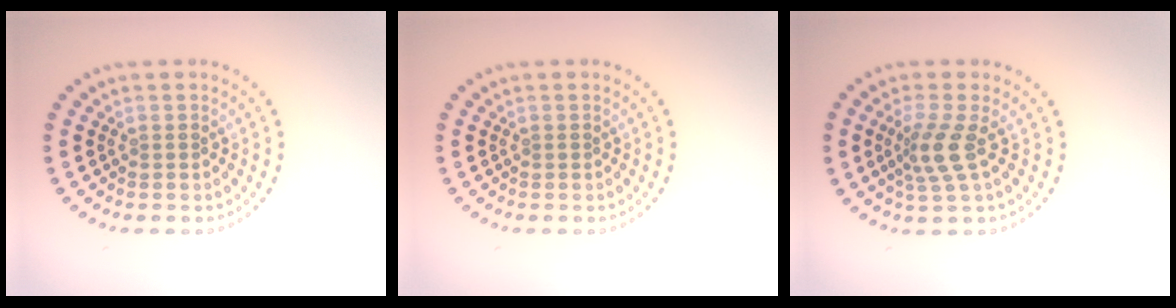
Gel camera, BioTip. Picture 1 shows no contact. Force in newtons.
{"total": 0.0}
{"total": 2.8, "press": 2.0, "slide": 2.0}